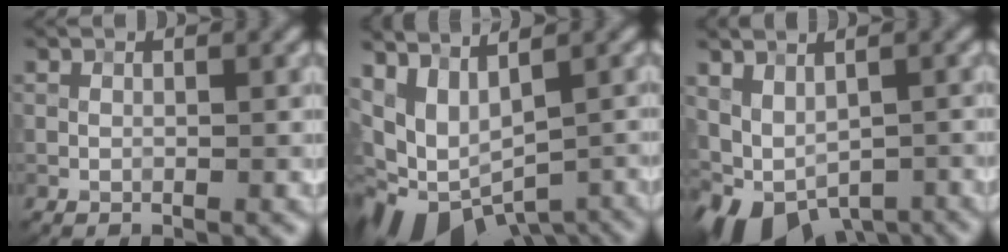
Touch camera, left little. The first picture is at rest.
{"total": 7.2, "force": [-2.3, 3.8, 5.7], "torque": [-0.094, -0.013, -0.026]}
{"total": 5.9, "force": [-2.5, 3.6, 4.0], "torque": [-0.062, -0.010, -0.033]}